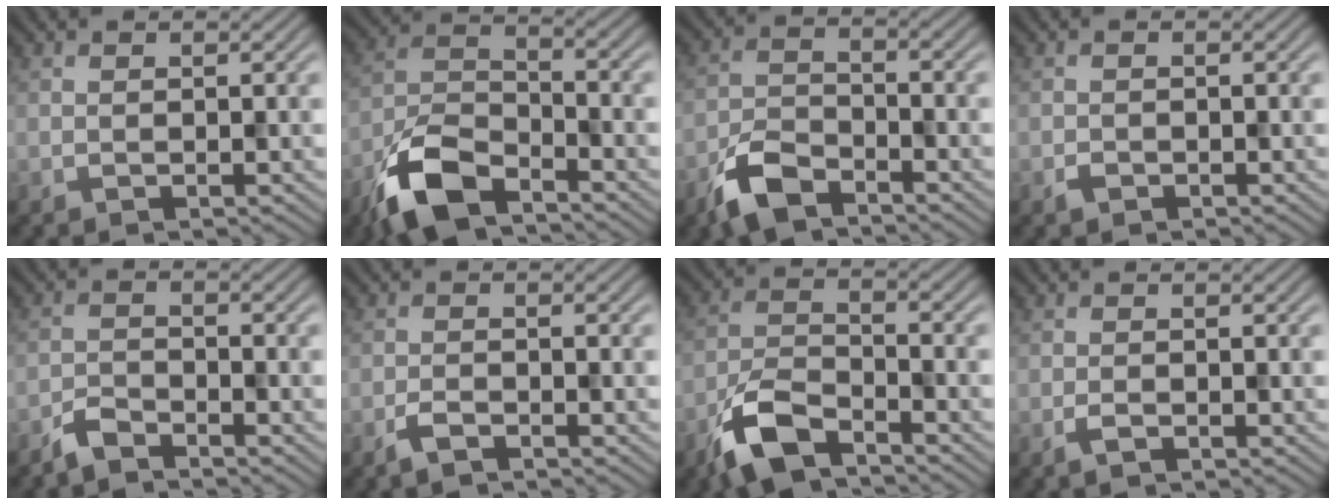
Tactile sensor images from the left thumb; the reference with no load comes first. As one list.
[{"total": 10.0, "force": [-7.0, 3.9, 6.0], "torque": [-0.115, -0.009, -0.157]}, {"total": 6.4, "force": [-4.6, 2.7, 3.5], "torque": [-0.071, -0.004, -0.106]}, {"total": 1.0, "force": [-0.6, 0.6, 0.4], "torque": [-0.006, -0.002, -0.013]}, {"total": 2.8, "force": [-2.5, 0.7, 1.1], "torque": [-0.022, 0.001, -0.058]}, {"total": 2.0, "force": [-1.5, 0.6, 1.1], "torque": [-0.026, 0.000, -0.034]}, {"total": 7.9, "force": [-5.6, 2.9, 4.8], "torque": [-0.099, -0.004, -0.126]}, {"total": 1.3, "force": [-0.8, 0.4, 0.9], "torque": [-0.021, -0.001, -0.016]}]